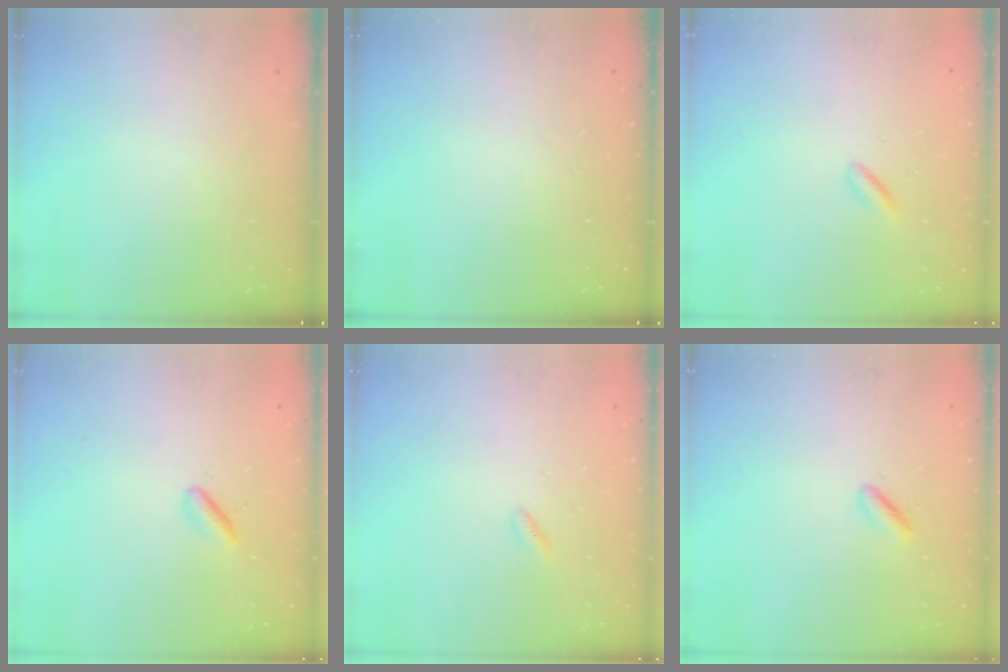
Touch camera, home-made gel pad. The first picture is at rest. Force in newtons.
{"total": 0.0}
{"total": 2.3, "press": 2.1, "slide": 1.0}
{"total": 2.9, "press": 2.8, "slide": 0.9}
{"total": 1.8, "press": 1.7, "slide": 0.7}
{"total": 1.7, "press": 1.3, "slide": 1.1}